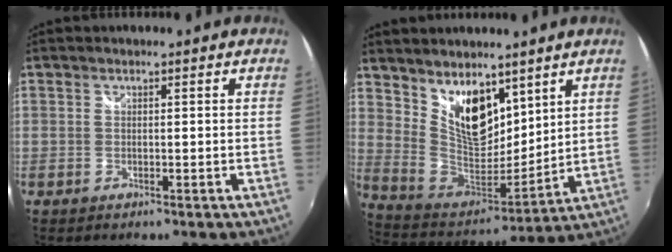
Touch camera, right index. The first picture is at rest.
{"total": 15.2, "force": [9.1, 8.0, 9.2], "torque": [-0.168, -0.003, 0.182]}